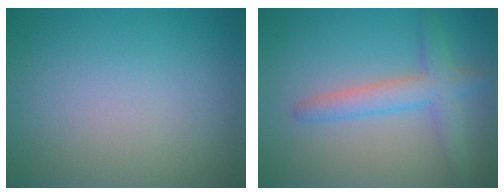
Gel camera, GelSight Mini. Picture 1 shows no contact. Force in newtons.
{"total": 3.7, "press": 3.7, "slide": 0.3}